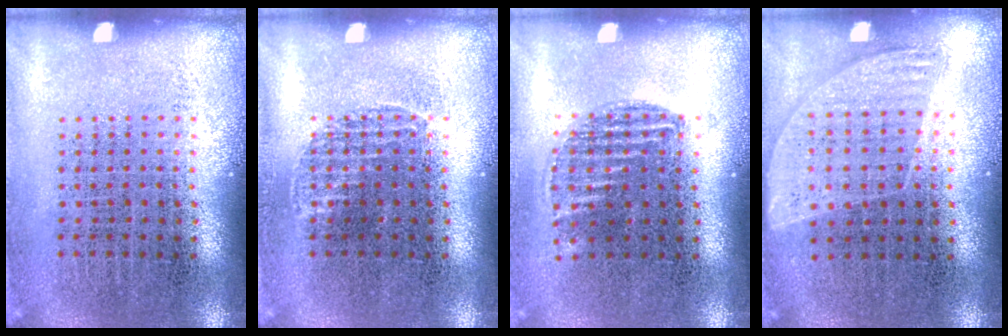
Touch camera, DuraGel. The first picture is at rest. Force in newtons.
{"total": 0.6, "press": 0.6, "slide": 0.1}
{"total": 0.9, "press": 0.8, "slide": 0.3}
{"total": 0.9, "press": 0.8, "slide": 0.3}